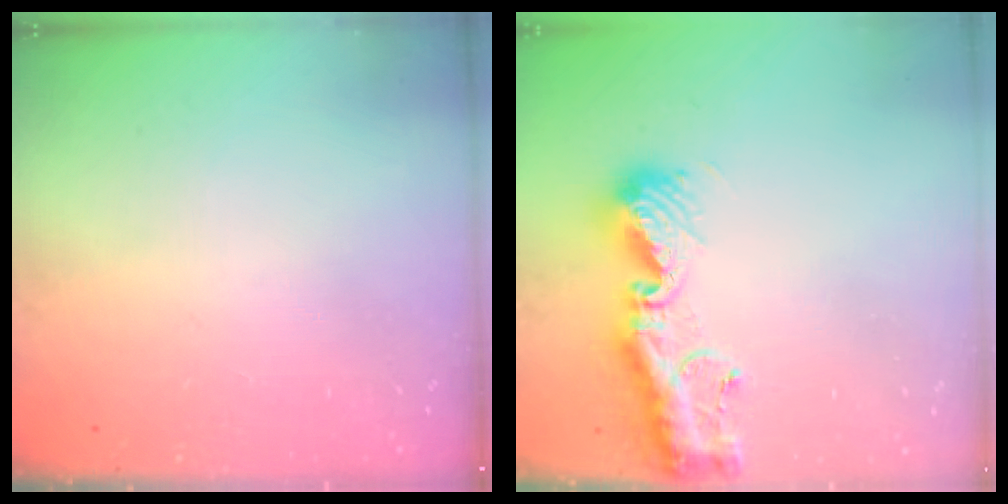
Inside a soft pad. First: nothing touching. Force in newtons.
{"total": 12.2, "press": 12.1, "slide": 0.8}